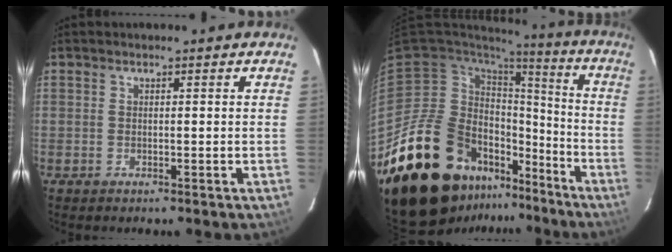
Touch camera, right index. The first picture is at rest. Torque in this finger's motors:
{"motor_torque": [0.98, -1.16, 0.19, -0.21]}